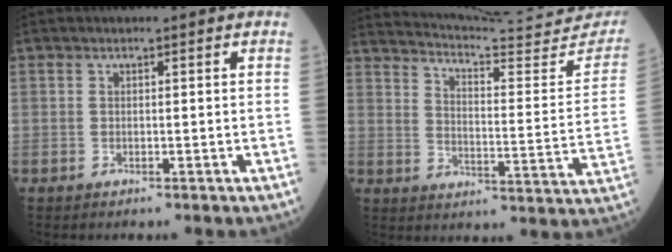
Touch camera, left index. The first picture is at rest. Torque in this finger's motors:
{"motor_torque": [0.63, -1.51, 0.09, 0.00]}